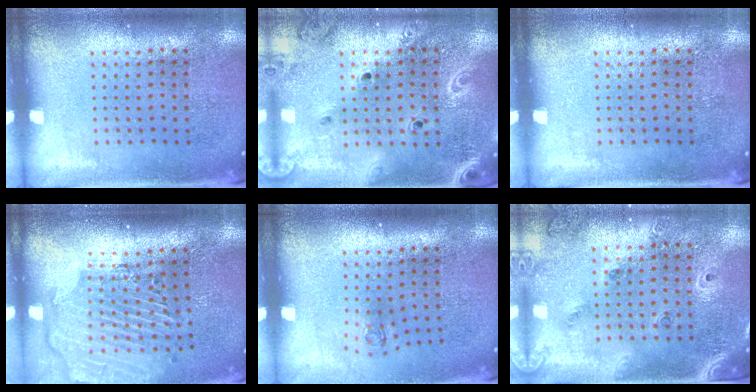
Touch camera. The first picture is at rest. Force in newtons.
{"total": 2.1, "press": 1.9, "slide": 0.9}
{"total": 0.0}
{"total": 2.8, "press": 2.3, "slide": 1.7}
{"total": 0.7, "press": 0.3, "slide": 0.6}
{"total": 1.5, "press": 1.4, "slide": 0.5}